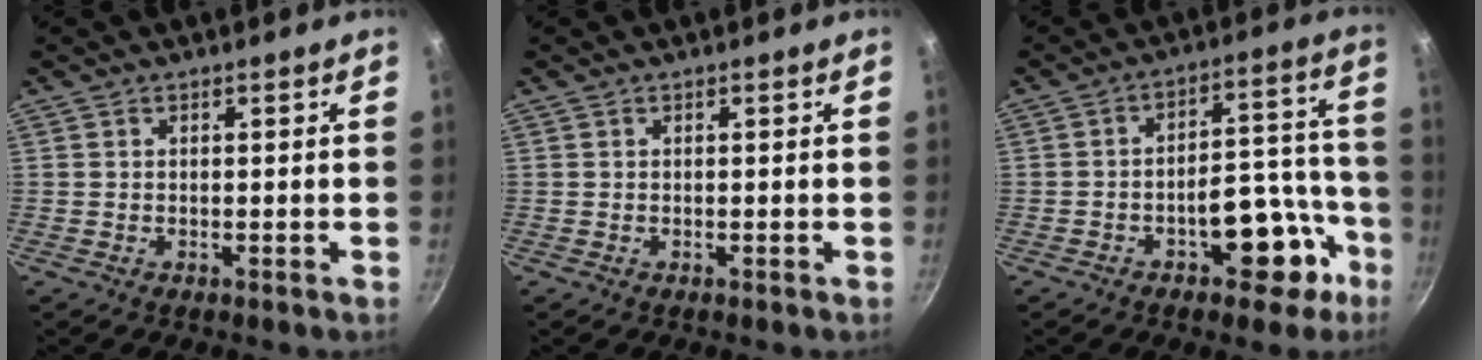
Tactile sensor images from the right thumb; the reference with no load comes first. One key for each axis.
{"total": 0.0}
{"total": 13.1, "fx": -6.3, "fy": 7.0, "fz": 9.1, "tx": -0.063, "ty": 0.076, "tz": -0.079}